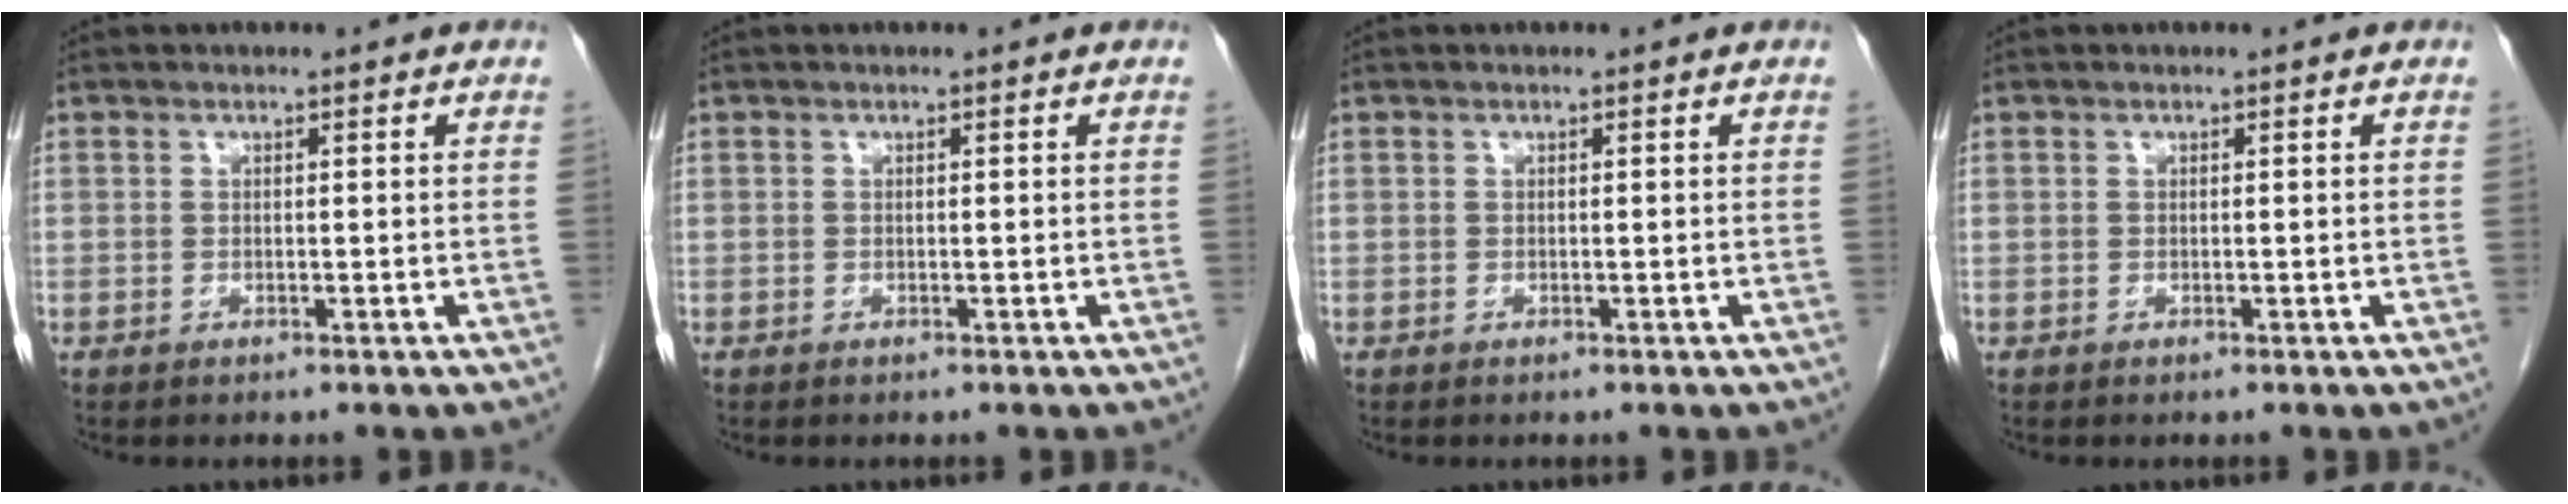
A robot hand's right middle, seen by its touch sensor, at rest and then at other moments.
{"total": 0.0}
{"total": 0.0}
{"total": 0.0}